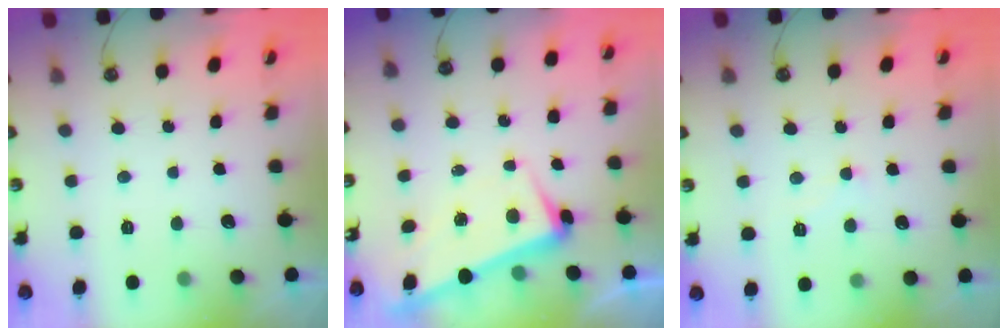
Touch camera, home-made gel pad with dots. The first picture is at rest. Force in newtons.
{"total": 3.3, "press": 3.2, "slide": 1.0}
{"total": 3.1, "press": 3.1, "slide": 0.4}